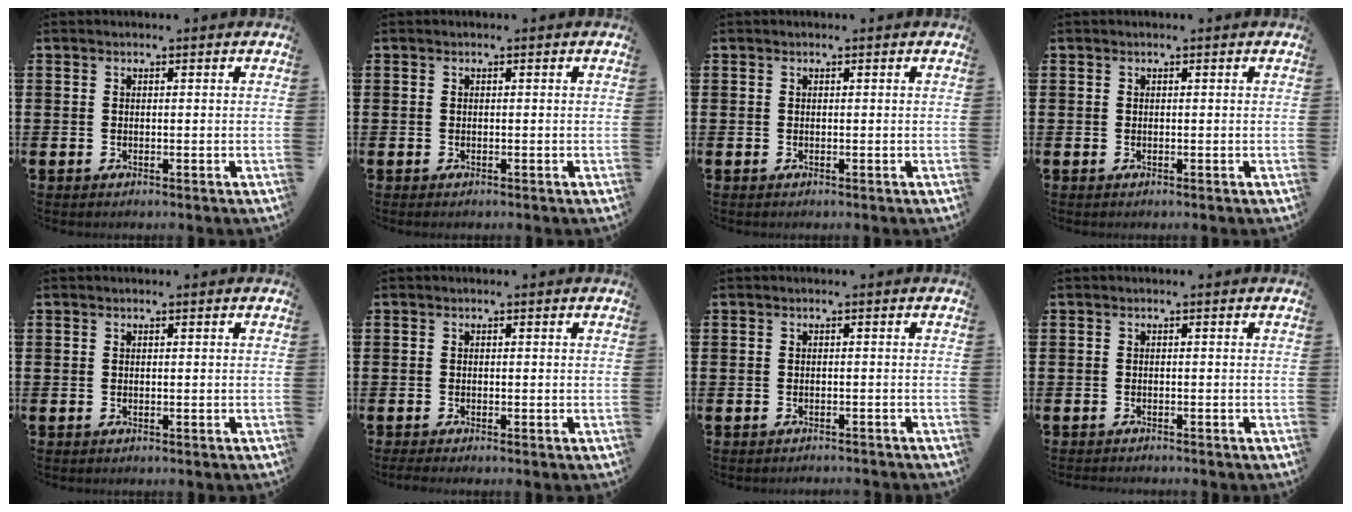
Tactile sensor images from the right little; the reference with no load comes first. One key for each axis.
{"total": 0.0}
{"total": 0.0}
{"total": 0.0}
{"total": 0.0}
{"total": 0.5, "fx": -0.4, "fy": 0.0, "fz": 0.3, "tx": -0.005, "ty": -0.001, "tz": -0.008}
{"total": 0.7, "fx": -0.7, "fy": -0.1, "fz": 0.0, "tx": 0.000, "ty": 0.000, "tz": -0.015}
{"total": 0.5, "fx": -0.5, "fy": 0.0, "fz": -0.1, "tx": 0.001, "ty": -0.002, "tz": -0.010}